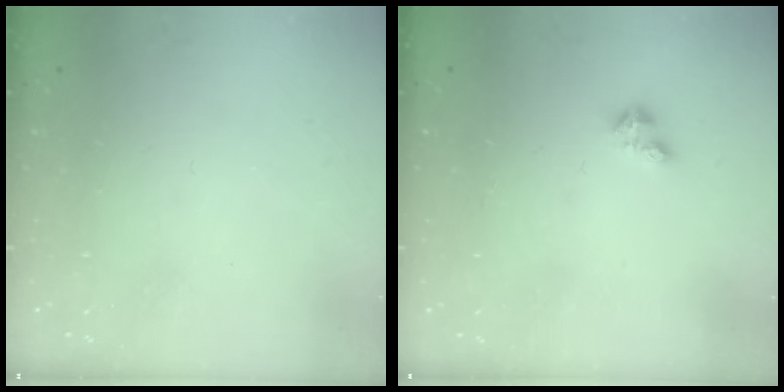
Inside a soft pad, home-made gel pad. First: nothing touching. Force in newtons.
{"total": 2.1, "press": 2.1, "slide": 0.3}